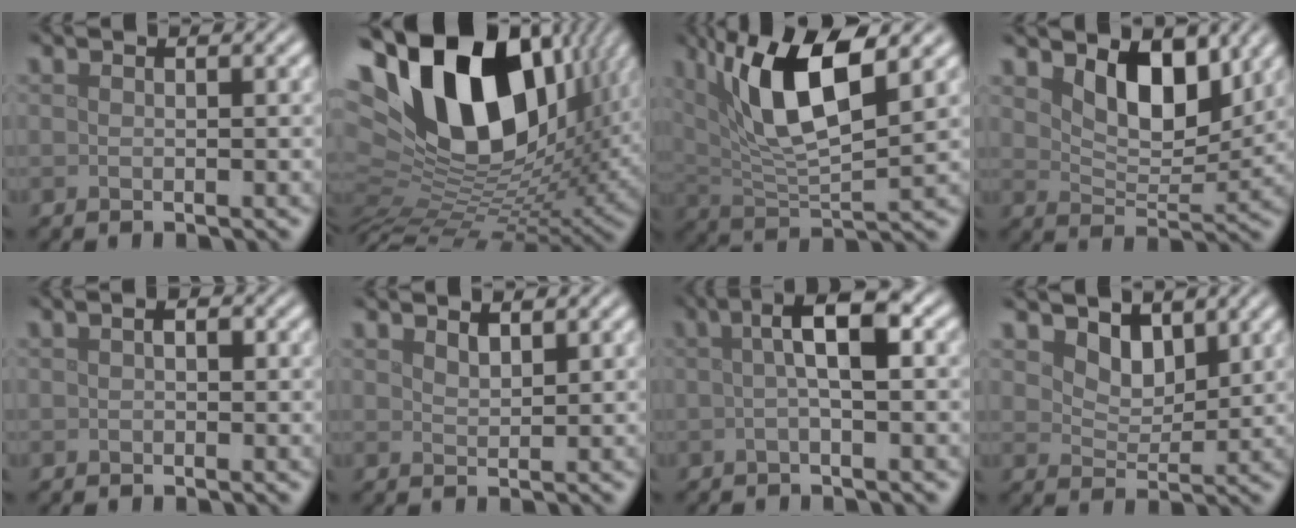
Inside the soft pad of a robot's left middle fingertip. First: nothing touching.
{"total": 18.2, "force": [6.7, 9.9, 13.7], "torque": [-0.259, 0.023, 0.110]}
{"total": 9.3, "force": [3.6, 2.9, 8.0], "torque": [-0.146, -0.003, 0.064]}
{"total": 5.2, "force": [2.9, 2.6, 3.4], "torque": [-0.061, -0.013, 0.043]}
{"total": 0.8, "force": [0.0, 0.5, 0.7], "torque": [-0.010, -0.001, 0.000]}
{"total": 1.2, "force": [1.0, 0.3, 0.6], "torque": [-0.011, -0.002, 0.019]}
{"total": 4.5, "force": [0.5, 1.0, 4.4], "torque": [-0.065, 0.014, 0.001]}
{"total": 2.7, "force": [2.0, 1.4, 1.0], "torque": [-0.027, -0.011, 0.033]}